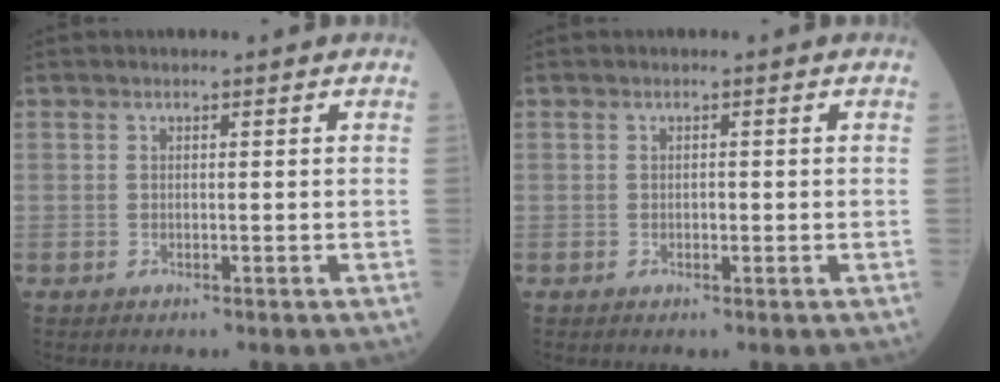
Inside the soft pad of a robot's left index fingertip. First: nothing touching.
{"total": 0.5, "force": [-0.1, 0.3, 0.4], "torque": [-0.009, 0.000, -0.002]}